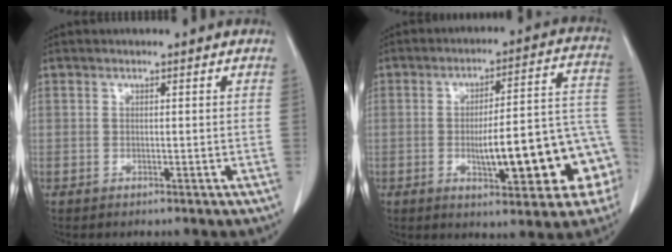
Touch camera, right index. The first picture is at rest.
{"total": 17.2, "force": [-4.4, 3.7, 16.2], "torque": [-0.165, 0.041, -0.048]}